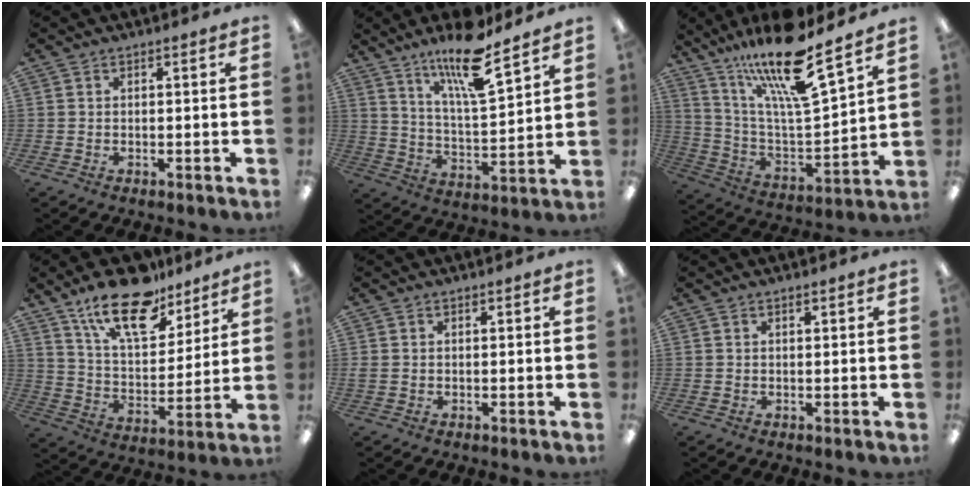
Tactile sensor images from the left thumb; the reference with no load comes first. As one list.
[{"total": 15.6, "force": [11.8, 3.3, 9.6], "torque": [-0.170, -0.068, 0.195]}, {"total": 20.0, "force": [15.3, 3.8, 12.3], "torque": [-0.233, -0.097, 0.256]}, {"total": 19.1, "force": [14.0, 8.3, 10.1], "torque": [-0.171, -0.073, 0.244]}, {"total": 0.7, "force": [0.2, 0.5, 0.4], "torque": [-0.009, 0.003, 0.004]}, {"total": 0.6, "force": [0.5, 0.2, 0.3], "torque": [-0.007, 0.001, 0.010]}]